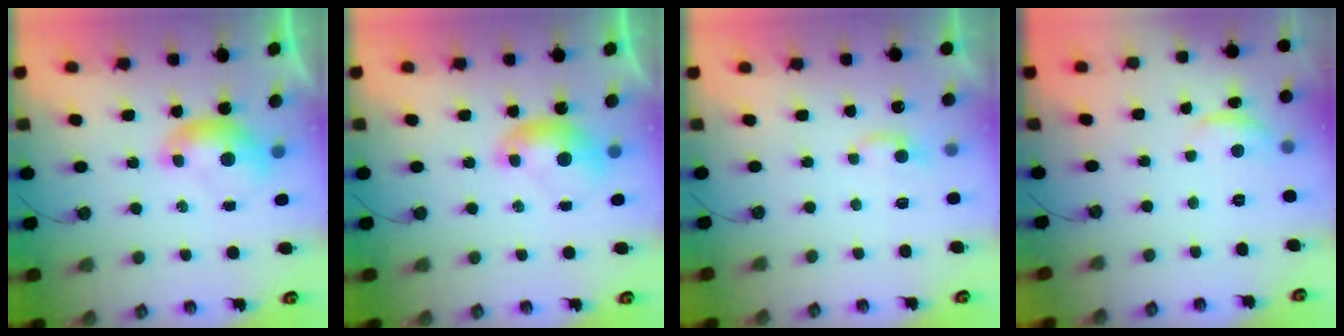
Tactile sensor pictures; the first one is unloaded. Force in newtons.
{"total": 0.0}
{"total": 3.7, "press": 3.6, "slide": 0.4}
{"total": 0.8, "press": 0.5, "slide": 0.6}